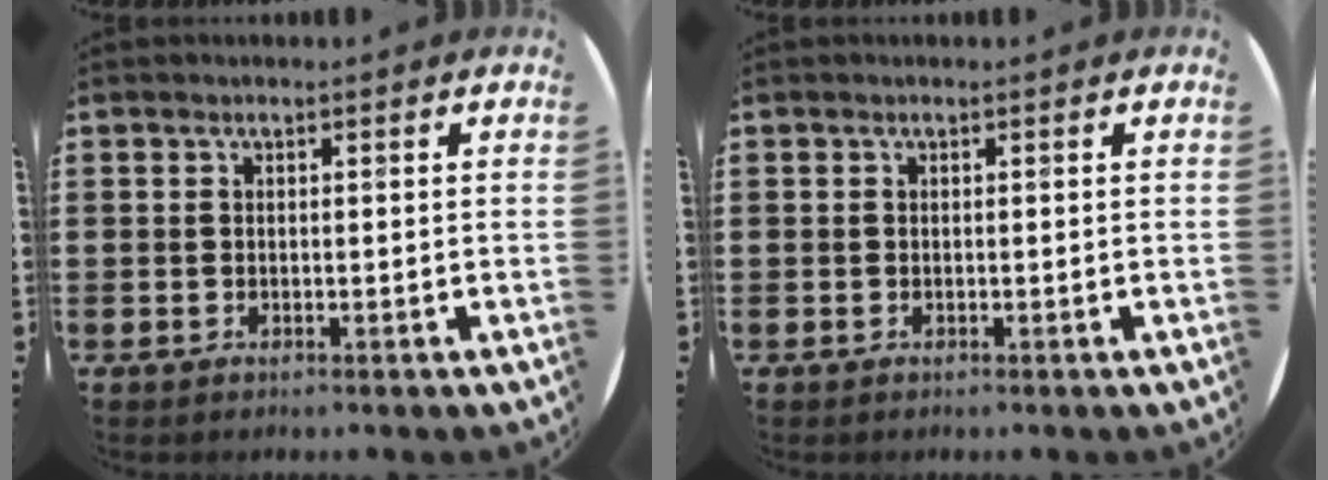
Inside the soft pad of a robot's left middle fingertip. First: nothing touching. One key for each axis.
{"total": 0.0}